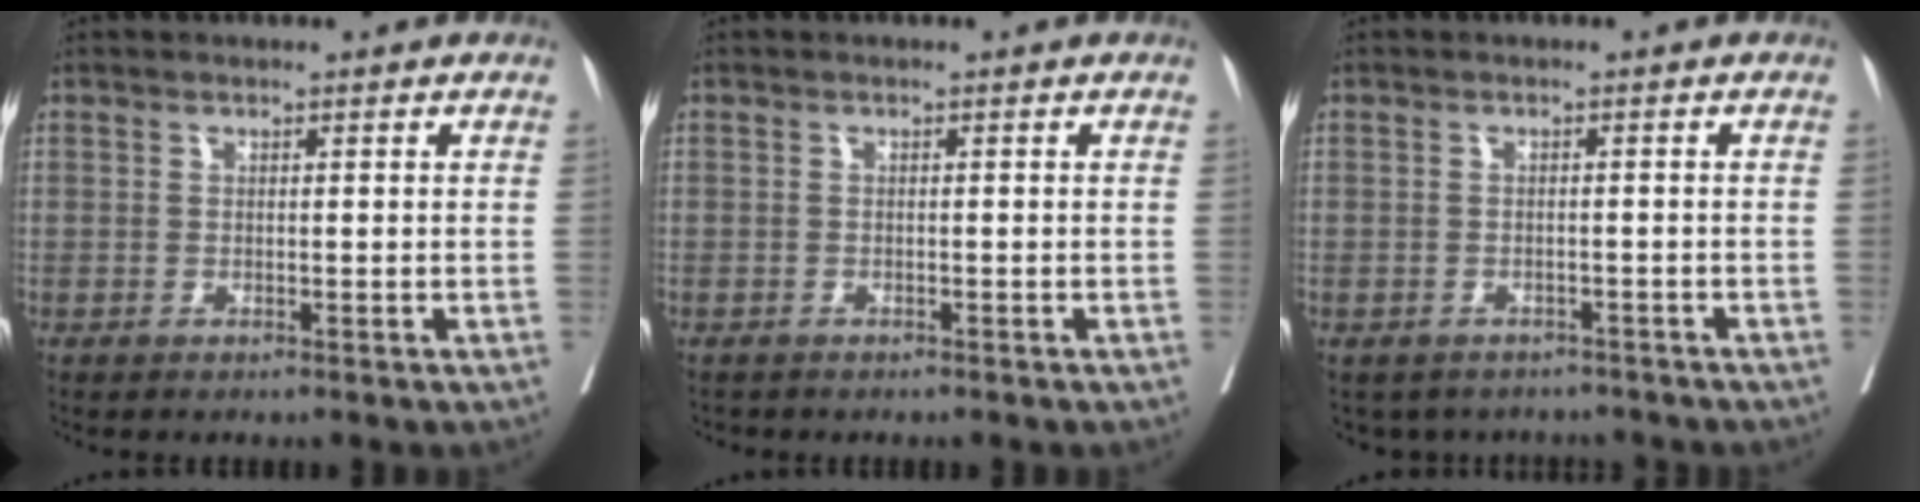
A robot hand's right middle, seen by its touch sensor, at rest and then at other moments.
{"total": 1.3, "force": [-1.1, 0.6, 0.2], "torque": [-0.012, -0.002, -0.018]}
{"total": 6.9, "force": [-6.2, 3.0, 0.7], "torque": [0.001, 0.012, -0.071]}